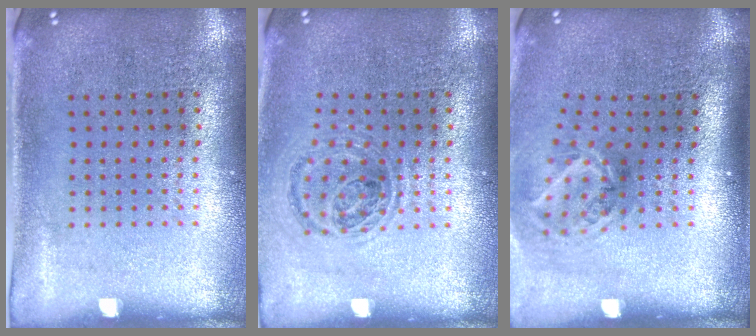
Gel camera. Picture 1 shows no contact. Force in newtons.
{"total": 0.9, "press": 0.9, "slide": 0.2}
{"total": 1.9, "press": 1.2, "slide": 1.5}